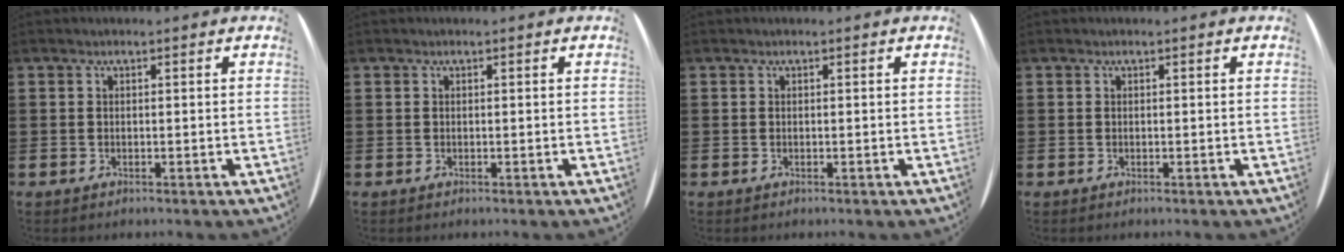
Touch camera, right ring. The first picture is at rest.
{"total": 0.0}
{"total": 0.0}
{"total": 0.0}